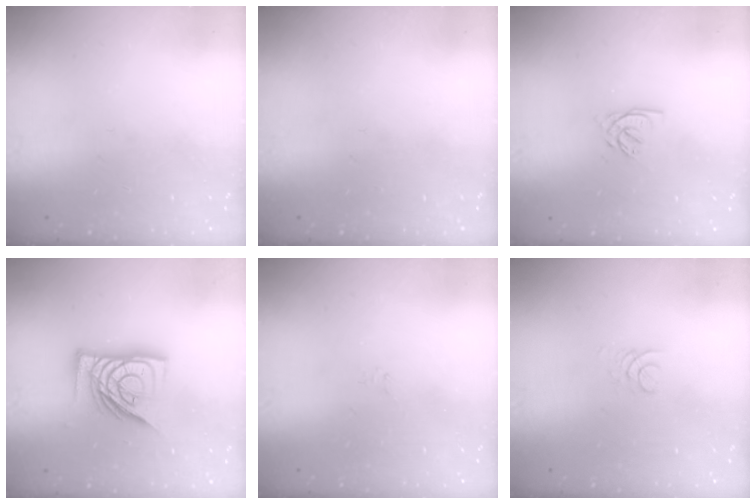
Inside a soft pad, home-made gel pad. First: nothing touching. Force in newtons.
{"total": 0.0}
{"total": 3.3, "press": 3.3, "slide": 0.3}
{"total": 14.0, "press": 14.0, "slide": 1.1}
{"total": 1.5, "press": 1.4, "slide": 0.3}
{"total": 1.0, "press": 1.0, "slide": 0.1}